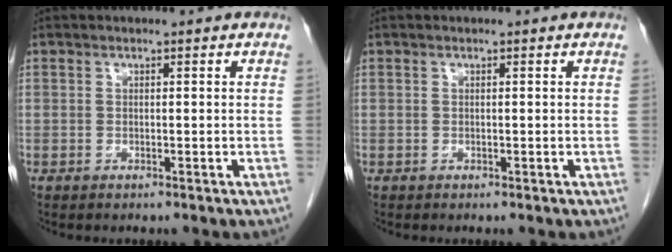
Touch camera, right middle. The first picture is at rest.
{"total": 0.0}